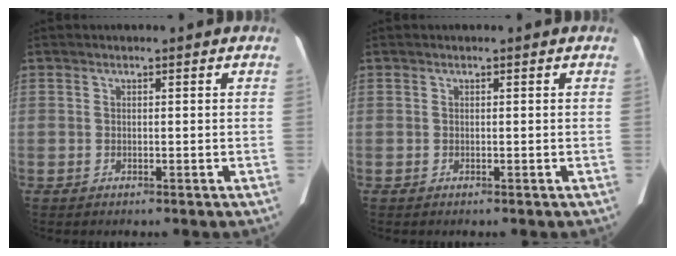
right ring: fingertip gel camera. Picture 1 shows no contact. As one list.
[{"total": 0.0}]